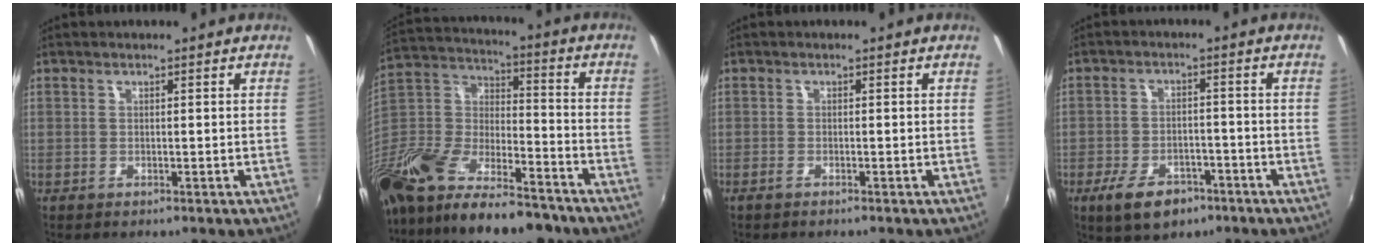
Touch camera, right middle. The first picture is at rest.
{"total": 23.7, "force": [-15.4, 10.2, 14.8], "torque": [-0.308, -0.021, -0.264]}
{"total": 1.2, "force": [-1.0, 0.2, 0.6], "torque": [-0.015, -0.003, -0.021]}
{"total": 9.2, "force": [-5.7, 4.9, 5.2], "torque": [-0.123, -0.009, -0.089]}